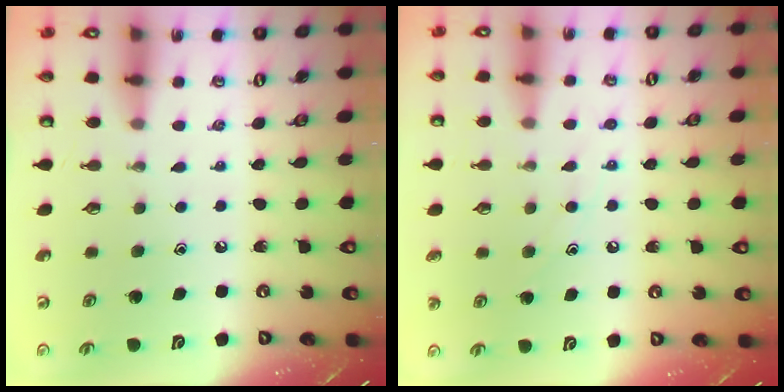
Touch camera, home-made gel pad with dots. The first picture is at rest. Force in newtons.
{"total": 7.6, "press": 7.6, "slide": 0.3}